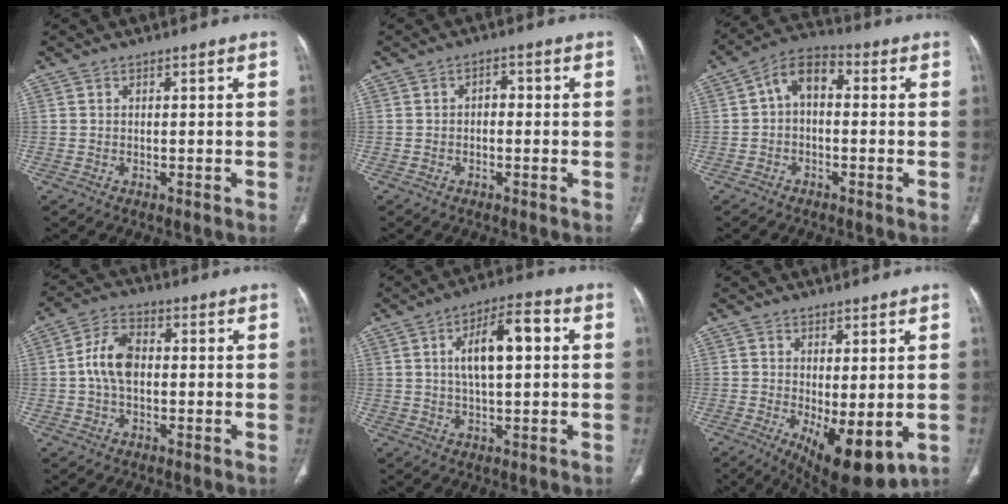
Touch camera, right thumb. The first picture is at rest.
{"total": 2.3, "force": [-0.3, 1.6, 1.7], "torque": [-0.014, 0.012, -0.011]}
{"total": 7.5, "force": [0.2, 4.8, 5.8], "torque": [-0.083, 0.029, -0.012]}
{"total": 7.9, "force": [-0.1, 4.9, 6.1], "torque": [-0.114, 0.018, -0.009]}
{"total": 11.1, "force": [2.0, 4.4, 9.9], "torque": [-0.159, 0.018, 0.028]}
{"total": 11.3, "force": [-2.6, 4.5, 10.0], "torque": [-0.143, -0.023, -0.021]}